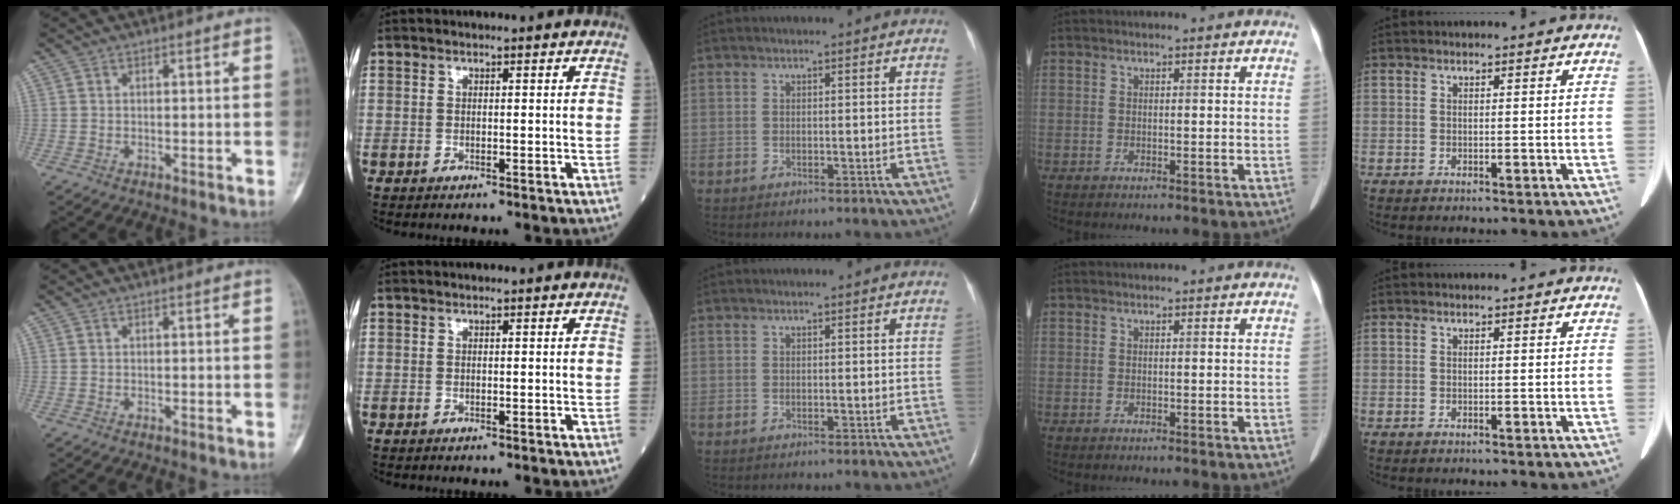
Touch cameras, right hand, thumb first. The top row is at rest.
{}